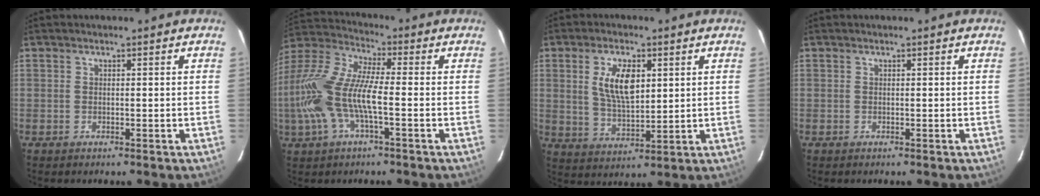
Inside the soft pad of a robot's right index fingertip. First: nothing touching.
{"total": 17.4, "force": [-3.1, 5.3, 16.3], "torque": [-0.331, -0.003, -0.065]}
{"total": 9.1, "force": [2.7, 4.3, 7.6], "torque": [-0.144, 0.003, 0.057]}
{"total": 0.0}